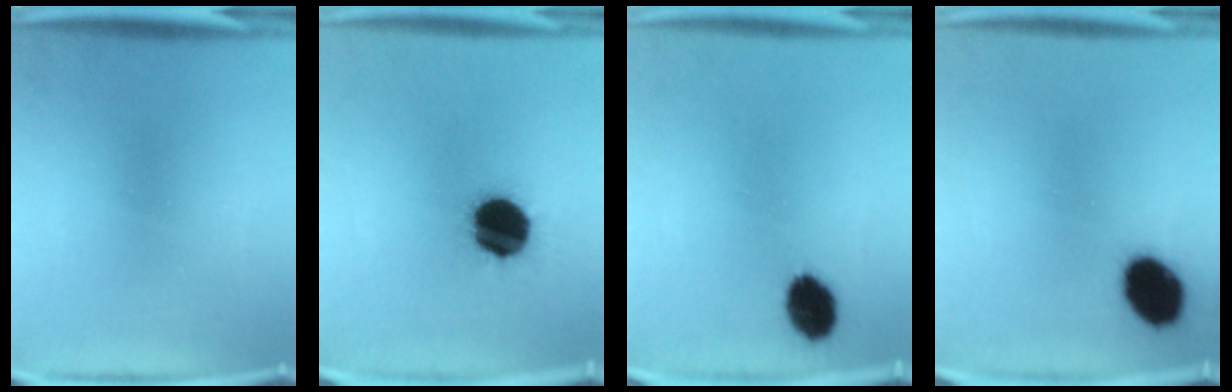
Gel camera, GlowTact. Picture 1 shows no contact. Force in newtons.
{"total": 16.7}
{"total": 7.0}
{"total": 11.5}